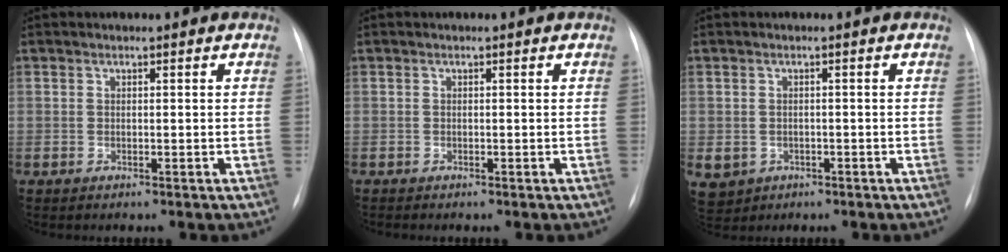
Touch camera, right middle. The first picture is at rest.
{"total": 0.0}
{"total": 5.7, "force": [-2.3, 4.9, 1.7], "torque": [-0.038, 0.002, -0.026]}